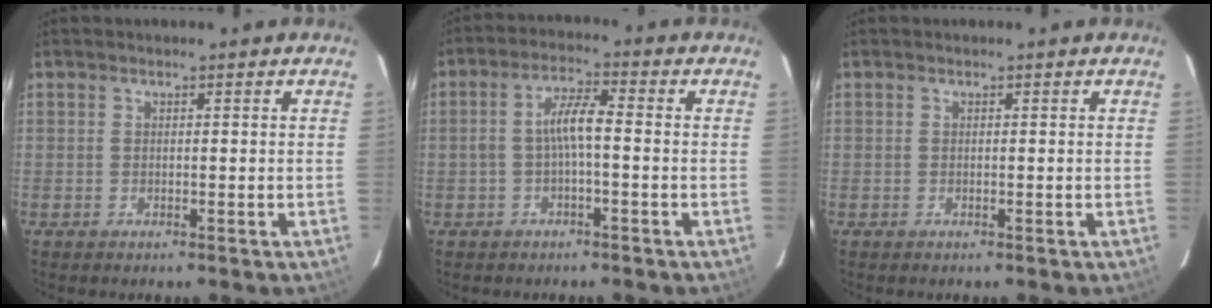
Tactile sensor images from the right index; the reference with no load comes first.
{"total": 5.1, "force": [-1.0, 1.0, 4.9], "torque": [-0.098, 0.014, -0.016]}
{"total": 0.0}